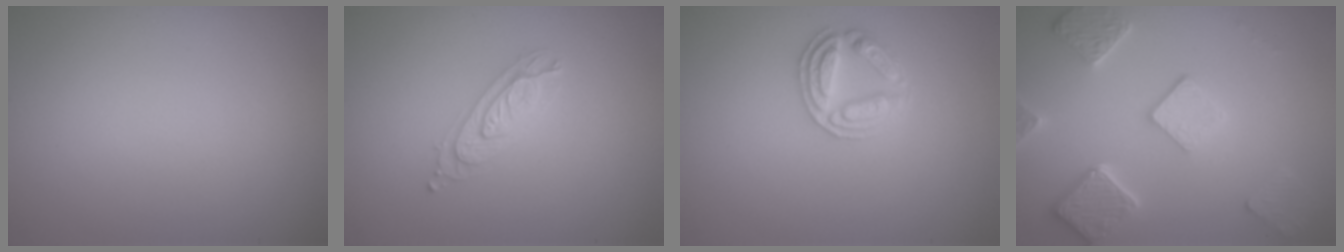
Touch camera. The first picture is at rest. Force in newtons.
{"total": 2.2, "press": 2.1, "slide": 0.5}
{"total": 2.8, "press": 2.7, "slide": 0.4}
{"total": 5.3, "press": 4.0, "slide": 3.5}